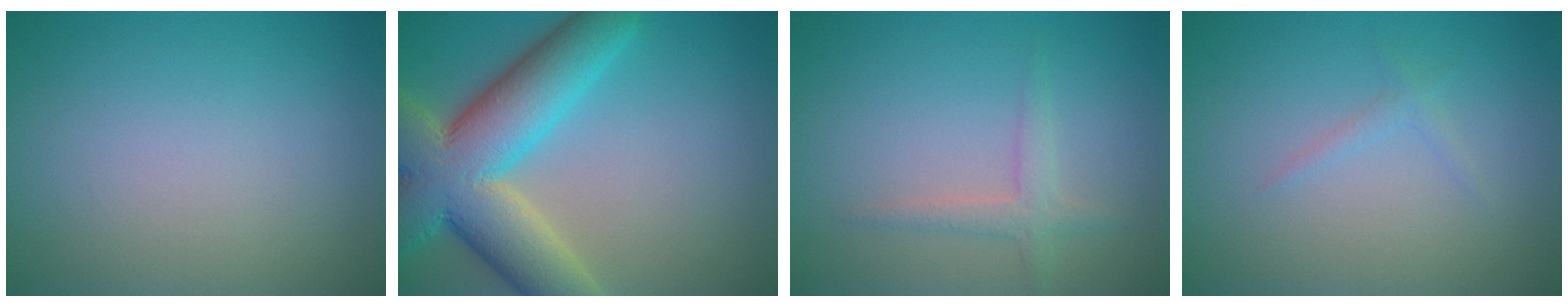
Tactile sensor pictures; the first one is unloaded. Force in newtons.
{"total": 11.6, "press": 11.6, "slide": 1.0}
{"total": 1.9, "press": 1.9, "slide": 0.1}
{"total": 0.8, "press": 0.8, "slide": 0.0}